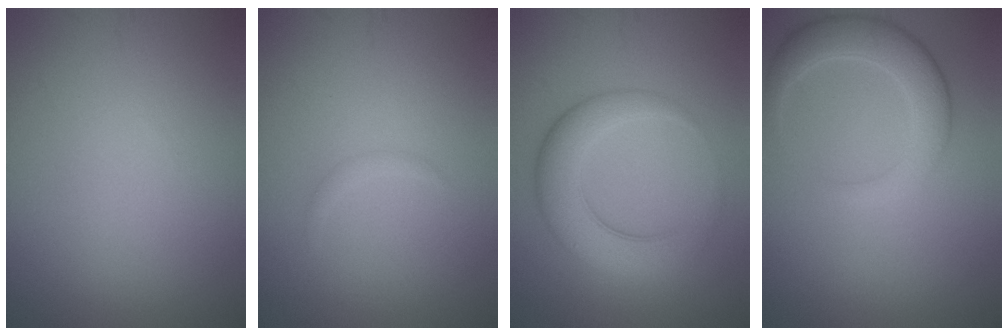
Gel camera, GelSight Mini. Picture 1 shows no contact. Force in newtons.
{"total": 0.6, "press": 0.6, "slide": 0.0}
{"total": 5.4, "press": 5.4, "slide": 0.2}
{"total": 4.1, "press": 4.1, "slide": 0.1}